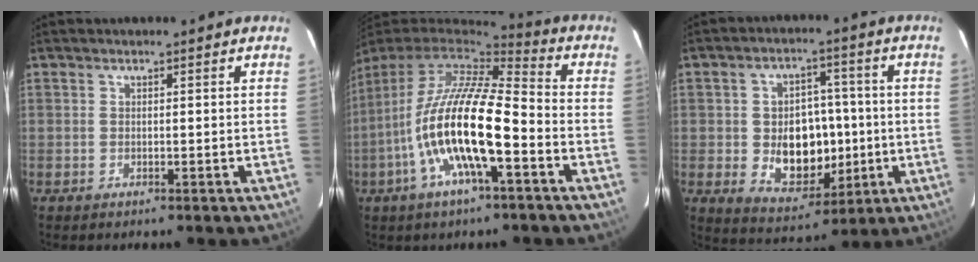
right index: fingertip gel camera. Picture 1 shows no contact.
{"total": 17.9, "force": [-6.0, 4.3, 16.3], "torque": [-0.303, -0.024, -0.118]}
{"total": 12.3, "force": [-1.4, 9.0, 8.2], "torque": [-0.158, 0.005, 0.001]}